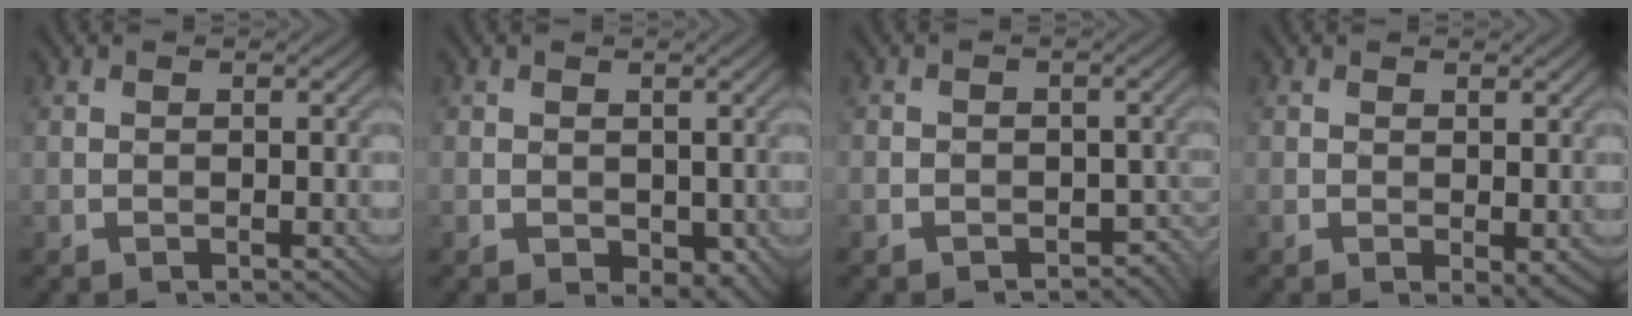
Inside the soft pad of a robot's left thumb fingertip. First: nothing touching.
{"total": 2.0, "force": [-0.1, 1.7, 1.2], "torque": [-0.024, -0.011, 0.003]}
{"total": 3.3, "force": [-2.1, 2.5, 0.5], "torque": [0.004, 0.010, -0.023]}
{"total": 1.1, "force": [0.1, 0.5, 1.0], "torque": [-0.018, -0.004, 0.004]}